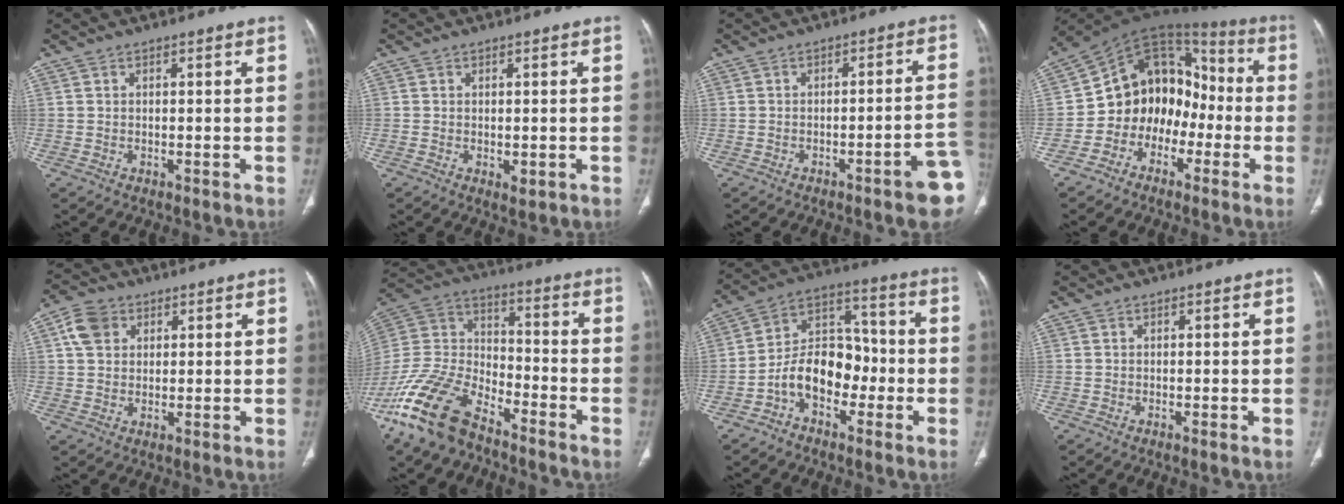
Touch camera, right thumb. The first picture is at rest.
{"total": 1.7, "force": [-0.4, 0.9, 1.4], "torque": [-0.015, -0.003, 0.000]}
{"total": 8.1, "force": [-3.8, 0.9, 7.1], "torque": [-0.074, 0.027, -0.045]}
{"total": 14.6, "force": [-4.1, 11.9, 7.5], "torque": [-0.054, 0.086, -0.081]}
{"total": 6.1, "force": [2.3, 4.7, 3.1], "torque": [-0.043, 0.004, 0.041]}
{"total": 18.3, "force": [-13.0, 8.2, 9.9], "torque": [-0.196, 0.062, -0.250]}
{"total": 11.9, "force": [-4.1, 8.1, 7.7], "torque": [-0.104, 0.054, -0.080]}
{"total": 0.0}